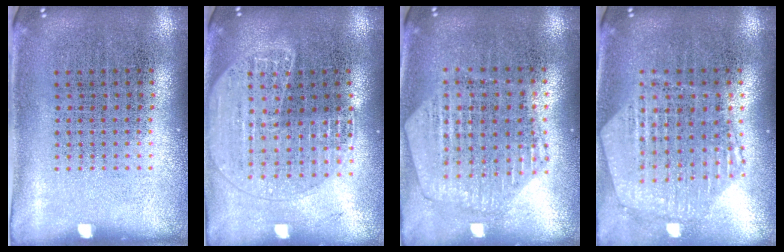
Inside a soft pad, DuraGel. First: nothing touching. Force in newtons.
{"total": 1.8, "press": 1.7, "slide": 0.7}
{"total": 1.1, "press": 1.1, "slide": 0.2}
{"total": 1.2, "press": 1.2, "slide": 0.1}